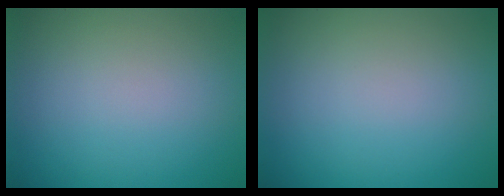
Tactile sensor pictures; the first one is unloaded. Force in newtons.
{"total": 0.0}